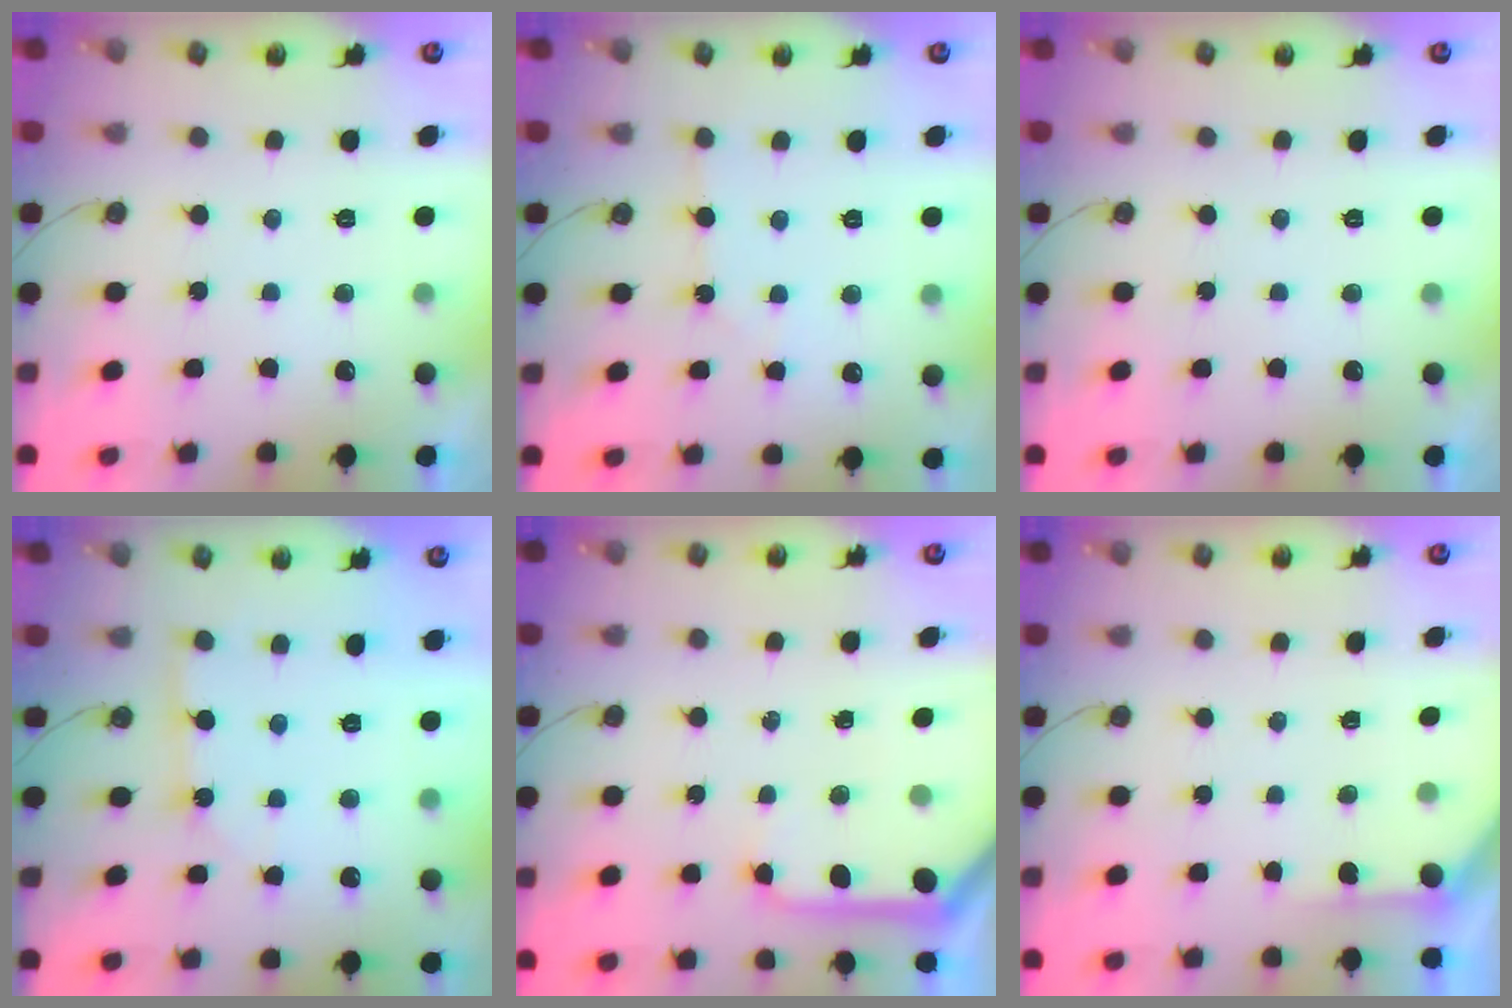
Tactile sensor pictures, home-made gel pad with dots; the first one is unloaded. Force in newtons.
{"total": 2.9, "press": 2.8, "slide": 0.4}
{"total": 0.0}
{"total": 3.8, "press": 3.8, "slide": 0.5}
{"total": 7.7, "press": 7.6, "slide": 0.8}
{"total": 2.3, "press": 2.3, "slide": 0.2}